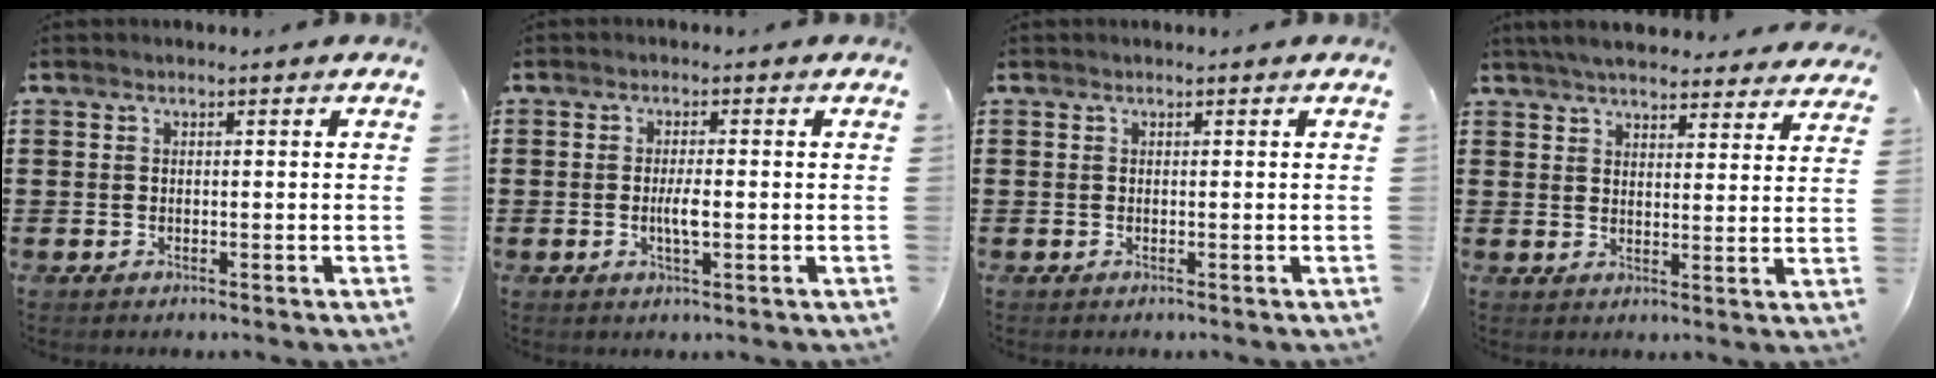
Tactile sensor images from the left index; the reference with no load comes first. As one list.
[{"total": 3.0, "force": [-0.3, 0.6, 2.9], "torque": [-0.059, -0.004, -0.009]}, {"total": 0.0}, {"total": 5.2, "force": [5.0, 0.4, 1.4], "torque": [-0.044, -0.018, 0.090]}]